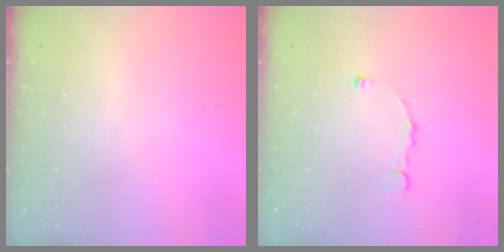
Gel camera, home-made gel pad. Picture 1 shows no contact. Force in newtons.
{"total": 1.9, "press": 1.9, "slide": 0.2}